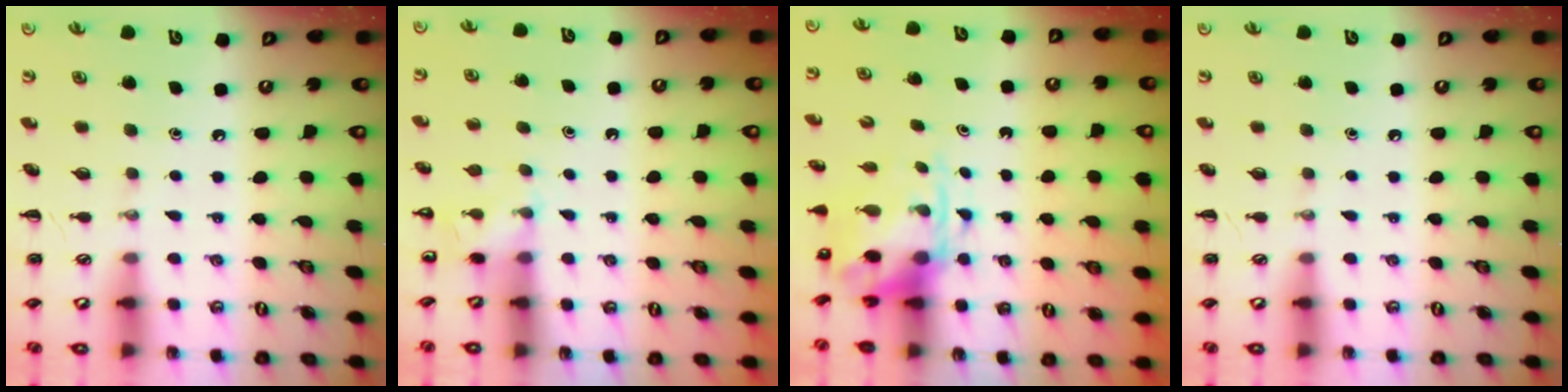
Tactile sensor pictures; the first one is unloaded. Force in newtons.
{"total": 5.2, "press": 5.0, "slide": 1.5}
{"total": 4.9, "press": 4.8, "slide": 0.8}
{"total": 0.0}